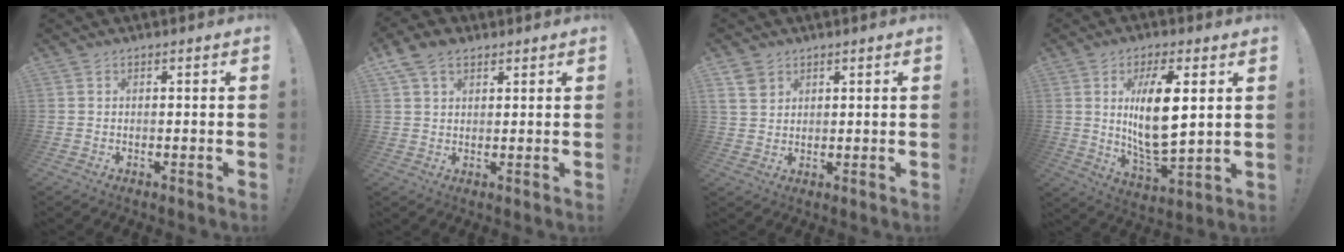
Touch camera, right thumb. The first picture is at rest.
{"total": 6.7, "force": [3.8, 4.3, 3.4], "torque": [-0.066, -0.003, 0.077]}
{"total": 4.4, "force": [3.0, 2.9, 1.4], "torque": [-0.024, -0.012, 0.058]}
{"total": 14.7, "force": [3.9, 5.6, 13.0], "torque": [-0.237, -0.017, 0.057]}